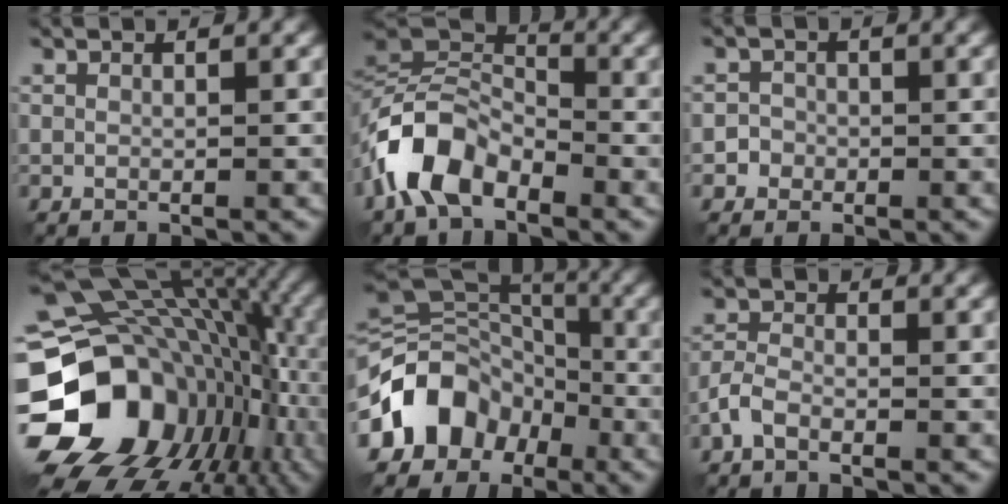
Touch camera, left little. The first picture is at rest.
{"total": 7.6, "force": [-4.2, 4.4, 4.5], "torque": [-0.084, 0.006, -0.095]}
{"total": 1.4, "force": [-0.6, 1.3, 0.1], "torque": [0.015, 0.004, -0.013]}
{"total": 19.4, "force": [-3.0, 15.2, 11.6], "torque": [-0.246, -0.023, -0.031]}
{"total": 9.1, "force": [-4.3, 6.9, 4.0], "torque": [-0.065, 0.009, -0.099]}
{"total": 1.9, "force": [-1.3, 0.8, 1.1], "torque": [-0.025, 0.004, -0.035]}